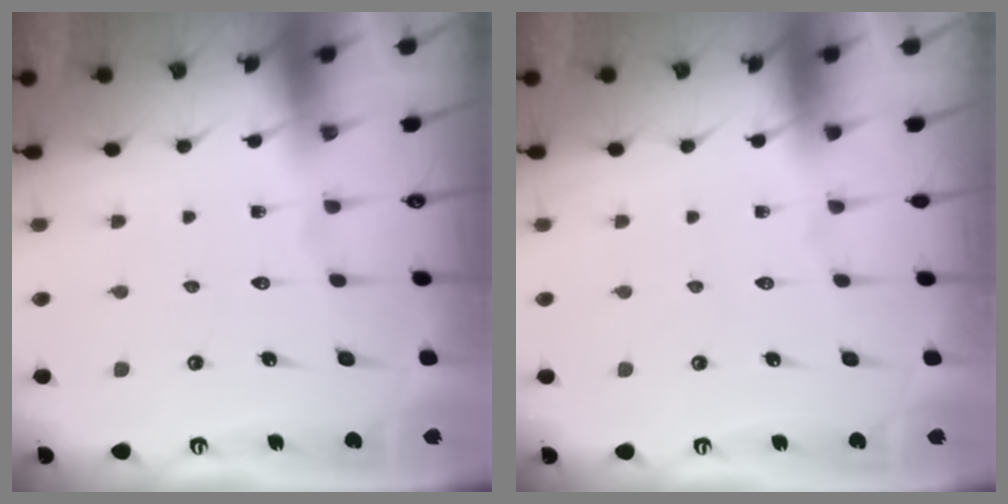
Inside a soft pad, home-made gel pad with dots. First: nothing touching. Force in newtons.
{"total": 0.0}